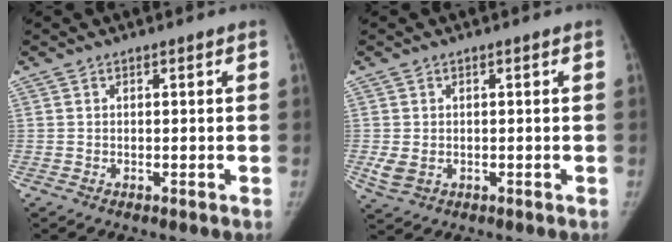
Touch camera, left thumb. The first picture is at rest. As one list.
[{"total": 3.0, "force": [-0.5, 2.3, 1.8], "torque": [-0.036, -0.006, 0.000]}]